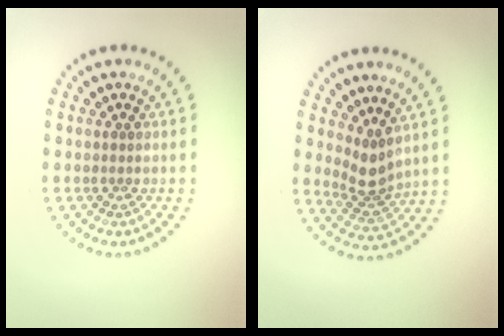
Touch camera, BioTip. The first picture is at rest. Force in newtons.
{"total": 2.9, "press": 2.1, "slide": 2.0}